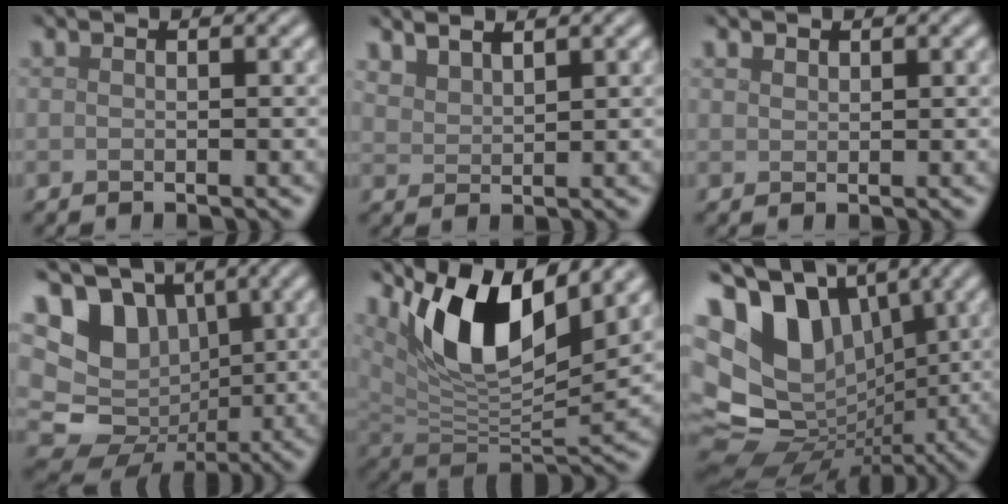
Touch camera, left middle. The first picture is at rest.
{"total": 1.9, "force": [1.7, 0.4, 0.8], "torque": [-0.014, 0.002, 0.033]}
{"total": 0.9, "force": [0.7, 0.4, 0.2], "torque": [-0.006, 0.000, 0.017]}
{"total": 12.8, "force": [2.4, 11.1, 5.9], "torque": [-0.123, 0.019, 0.024]}
{"total": 10.5, "force": [5.2, 3.9, 8.3], "torque": [-0.144, -0.008, 0.098]}
{"total": 13.6, "force": [2.9, 10.0, 8.7], "torque": [-0.166, 0.005, 0.068]}